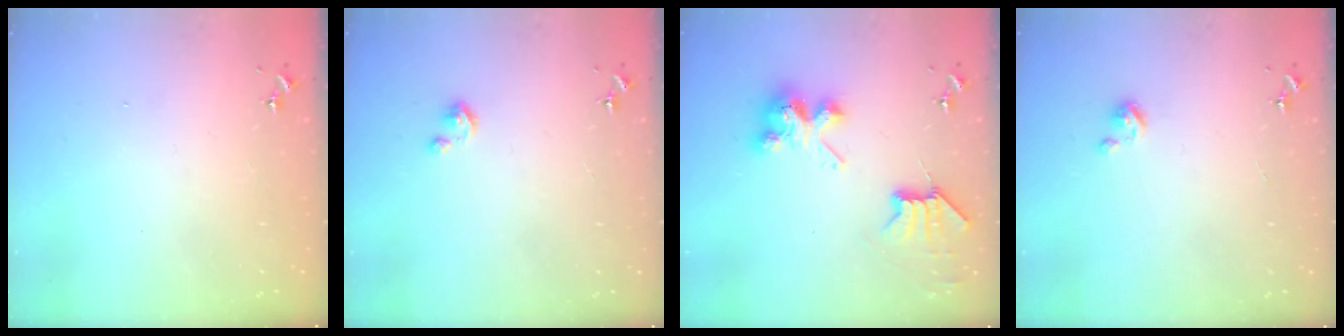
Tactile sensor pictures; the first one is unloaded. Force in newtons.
{"total": 3.0, "press": 2.9, "slide": 0.2}
{"total": 7.9, "press": 7.9, "slide": 0.2}
{"total": 3.3, "press": 3.3, "slide": 0.3}